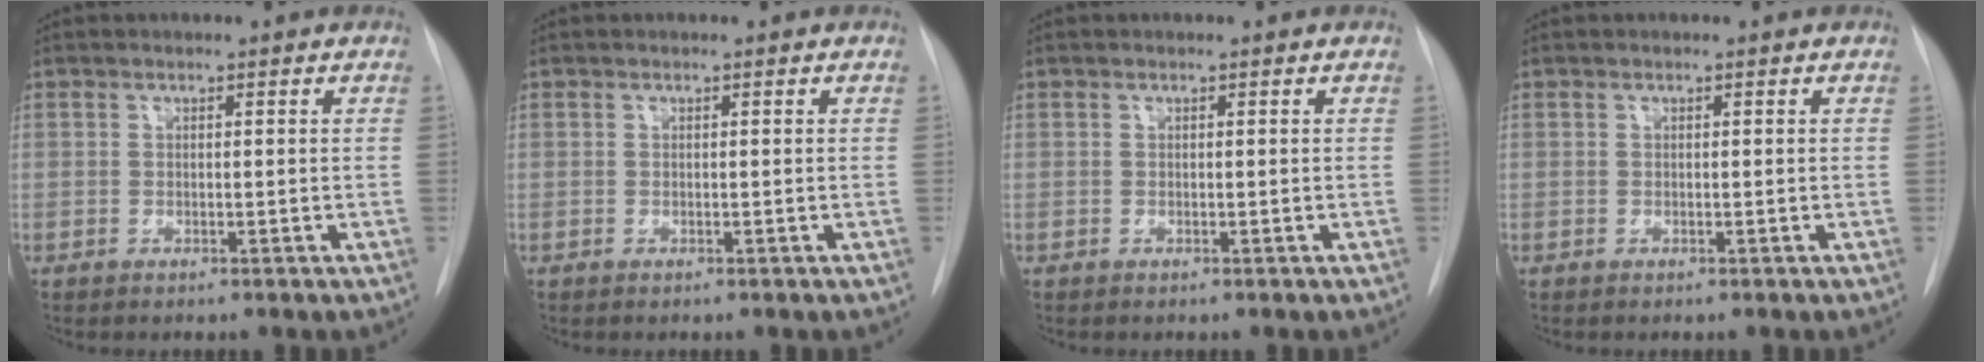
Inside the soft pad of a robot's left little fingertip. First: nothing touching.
{"total": 0.0}
{"total": 0.0}
{"total": 0.0}